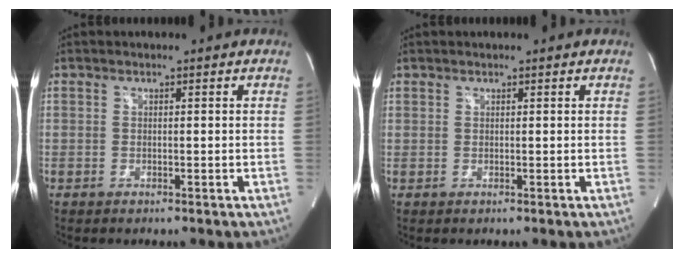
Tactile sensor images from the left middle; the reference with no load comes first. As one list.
[{"total": 0.5, "force": [0.4, 0.3, 0.0], "torque": [-0.003, 0.002, 0.006]}]